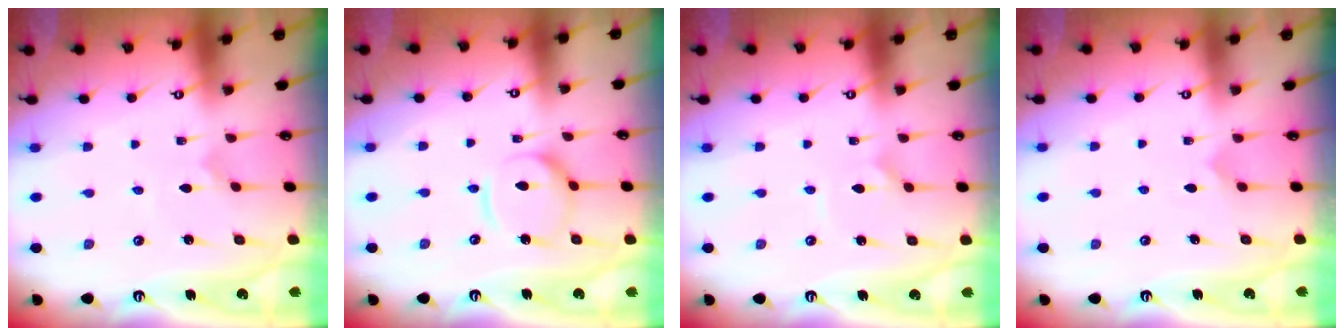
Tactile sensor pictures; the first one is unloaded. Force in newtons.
{"total": 10.7, "press": 10.7, "slide": 0.9}
{"total": 2.5, "press": 2.4, "slide": 0.4}
{"total": 4.0, "press": 4.0, "slide": 0.3}